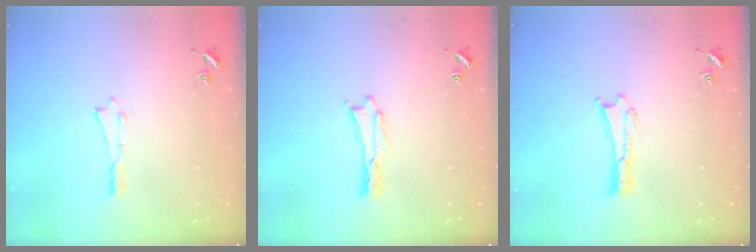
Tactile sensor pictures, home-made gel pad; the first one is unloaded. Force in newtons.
{"total": 0.5, "press": 0.5, "slide": 0.2}
{"total": 0.0}